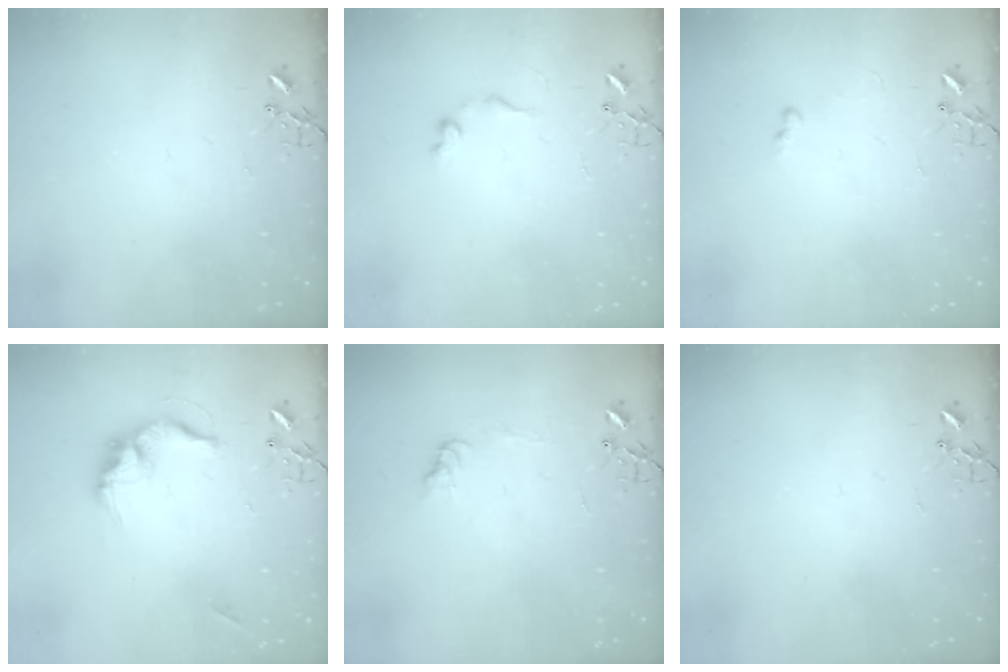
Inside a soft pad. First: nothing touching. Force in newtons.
{"total": 6.7, "press": 6.6, "slide": 0.9}
{"total": 4.4, "press": 4.4, "slide": 0.5}
{"total": 14.3, "press": 14.2, "slide": 1.4}
{"total": 7.3, "press": 7.3, "slide": 0.8}
{"total": 0.0}